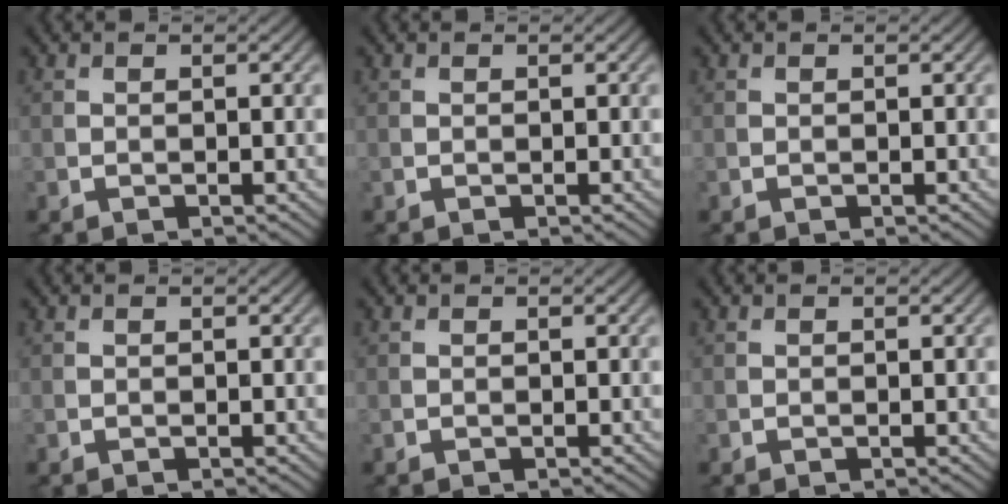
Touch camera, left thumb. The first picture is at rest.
{"total": 0.0}
{"total": 0.0}
{"total": 0.0}
{"total": 0.0}
{"total": 0.0}